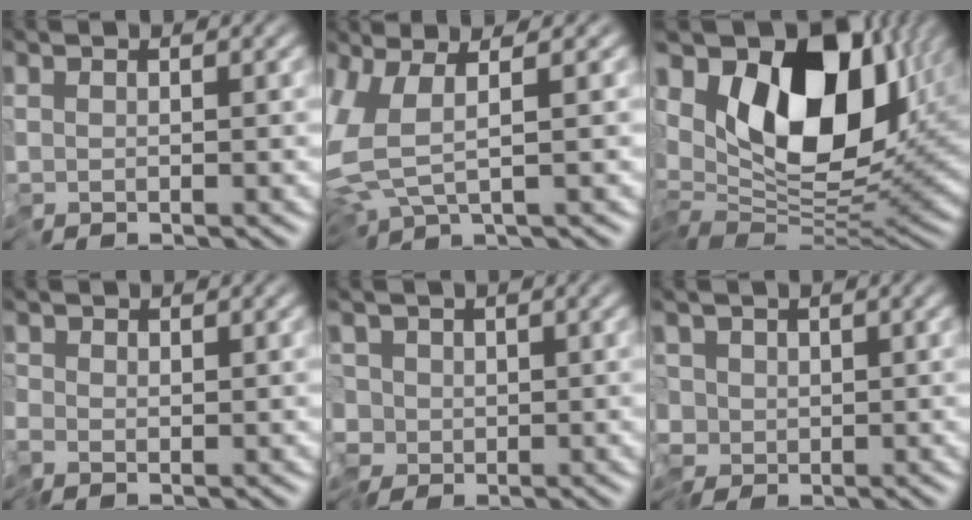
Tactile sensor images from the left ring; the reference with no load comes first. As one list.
[{"total": 6.2, "force": [-0.1, 2.5, 5.7], "torque": [-0.142, -0.014, 0.003]}, {"total": 12.6, "force": [3.2, 7.0, 10.0], "torque": [-0.156, 0.004, 0.042]}, {"total": 0.8, "force": [-0.2, 0.7, 0.0], "torque": [-0.004, -0.001, -0.008]}, {"total": 2.5, "force": [-0.4, 2.3, 0.8], "torque": [-0.011, -0.002, -0.019]}, {"total": 2.5, "force": [-0.3, 2.3, 0.9], "torque": [-0.017, -0.002, -0.018]}]